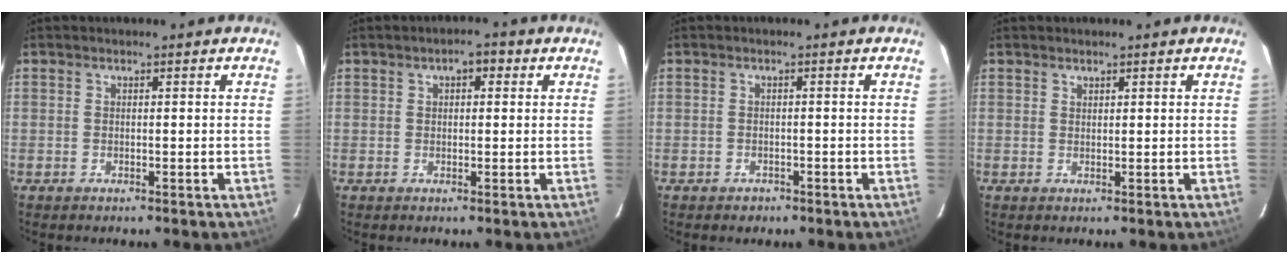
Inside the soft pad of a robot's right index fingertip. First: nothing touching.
{"total": 2.8, "force": [1.0, 1.6, 2.0], "torque": [-0.028, 0.013, 0.013]}
{"total": 1.9, "force": [-1.1, 1.5, 0.3], "torque": [-0.008, 0.003, -0.012]}
{"total": 0.7, "force": [0.6, 0.3, 0.1], "torque": [0.000, 0.001, 0.012]}